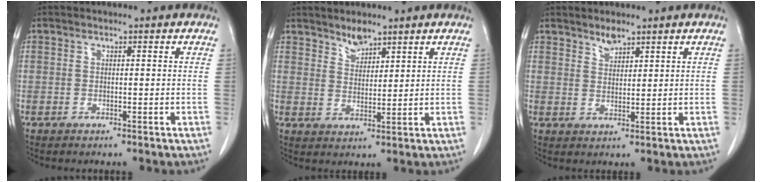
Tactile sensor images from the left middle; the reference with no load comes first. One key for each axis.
{"total": 3.2, "fx": 2.8, "fy": 1.1, "fz": 1.1, "tx": -0.020, "ty": -0.003, "tz": 0.053}
{"total": 2.3, "fx": 2.0, "fy": 0.7, "fz": 0.8, "tx": -0.016, "ty": -0.003, "tz": 0.038}